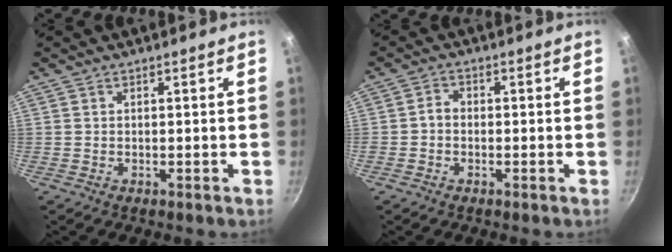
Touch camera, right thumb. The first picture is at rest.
{"total": 2.2, "force": [-0.7, 1.7, 1.2], "torque": [-0.018, 0.015, -0.018]}